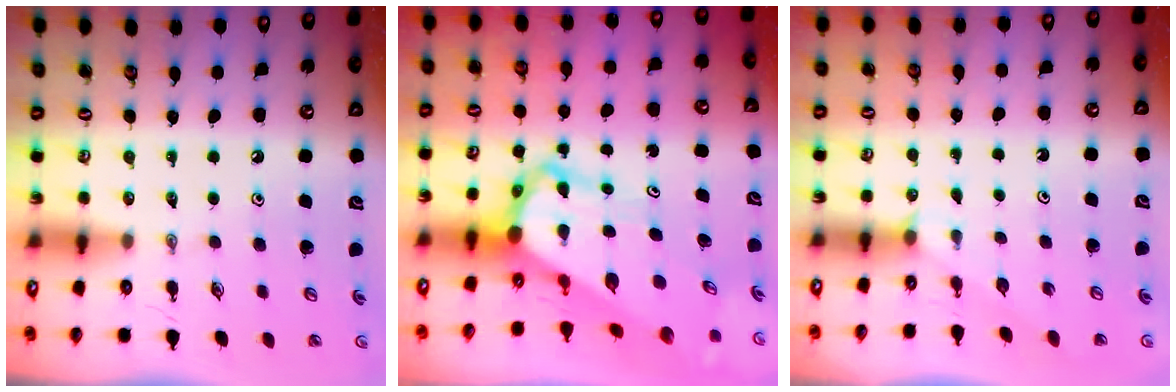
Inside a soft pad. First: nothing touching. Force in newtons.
{"total": 7.0, "press": 7.0, "slide": 0.5}
{"total": 2.5, "press": 2.5, "slide": 0.3}